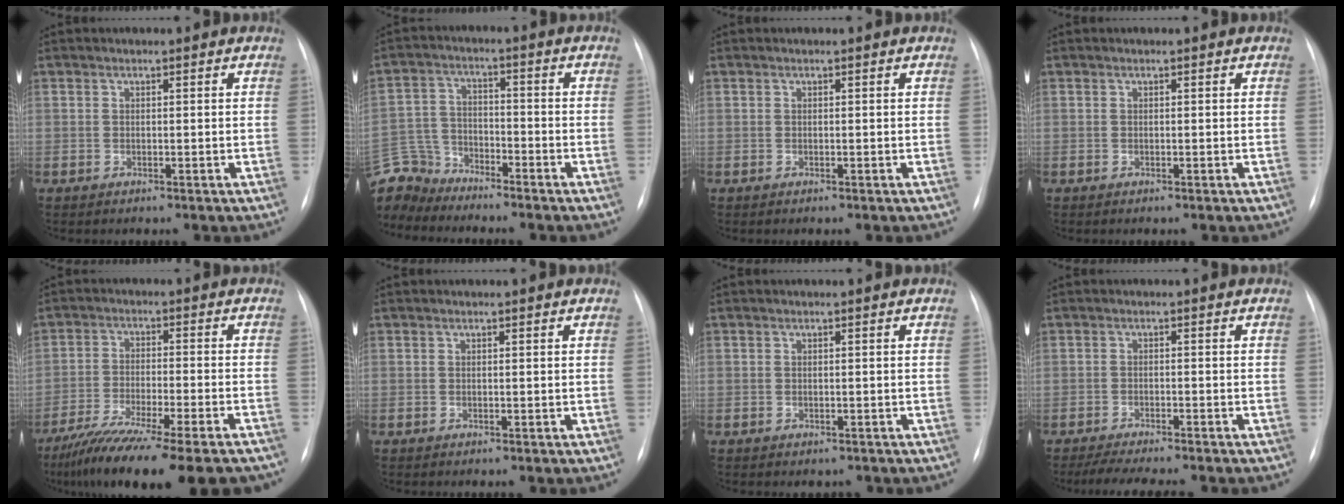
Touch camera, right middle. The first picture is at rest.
{"total": 9.5, "force": [-9.1, 3.0, 0.1], "torque": [-0.017, 0.016, -0.182]}
{"total": 0.0}
{"total": 0.0}
{"total": 20.8, "force": [-16.8, 2.0, 12.1], "torque": [-0.159, -0.035, -0.253]}
{"total": 0.0}
{"total": 1.1, "force": [-0.7, 0.9, 0.1], "torque": [-0.003, 0.002, -0.007]}
{"total": 8.4, "force": [-7.3, 0.7, 4.2], "torque": [-0.058, -0.013, -0.110]}